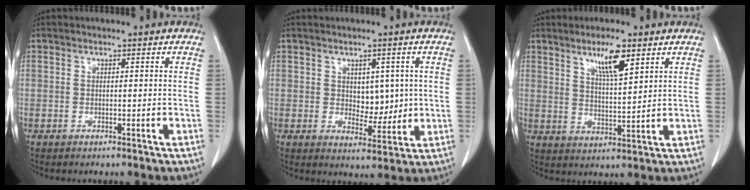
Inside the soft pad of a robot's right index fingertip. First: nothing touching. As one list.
[{"total": 5.0, "force": [0.9, 3.1, 3.9], "torque": [-0.049, -0.004, 0.023]}, {"total": 6.7, "force": [4.1, 1.0, 5.2], "torque": [-0.093, -0.003, 0.073]}]